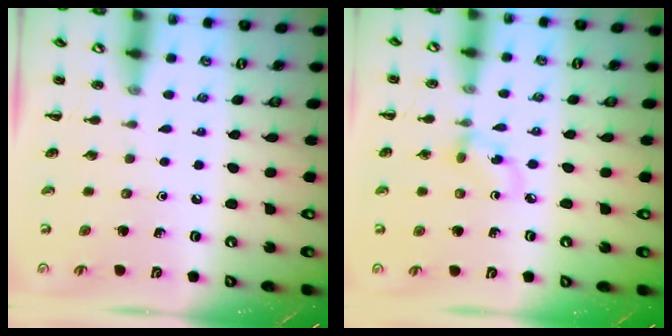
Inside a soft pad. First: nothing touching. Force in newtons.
{"total": 5.2, "press": 5.0, "slide": 1.3}